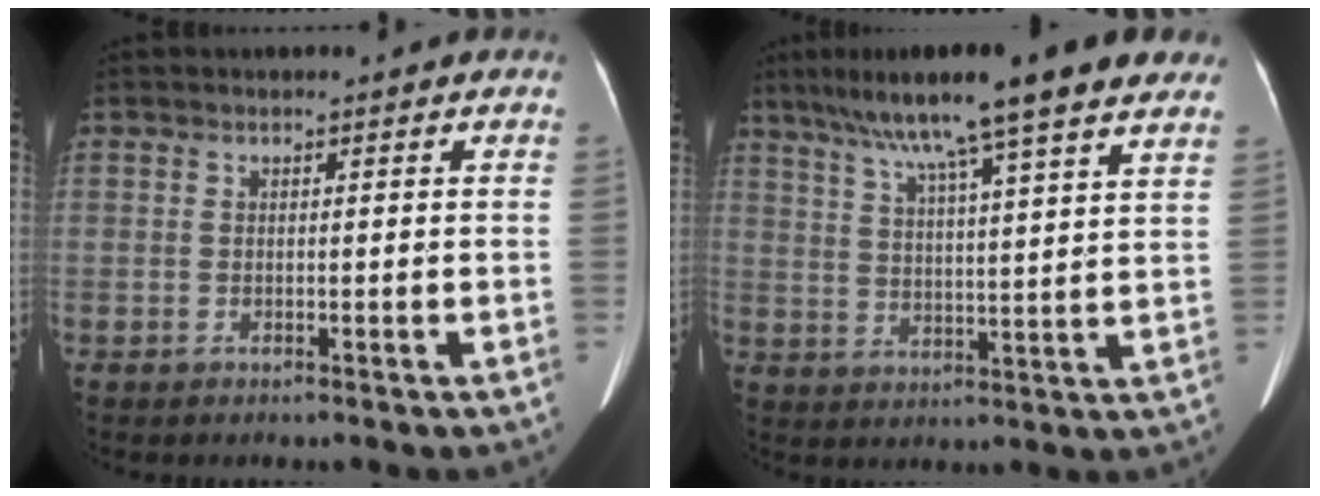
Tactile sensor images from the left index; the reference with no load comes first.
{"total": 20.1, "force": [14.9, 1.4, 13.3], "torque": [-0.220, 0.038, 0.208]}